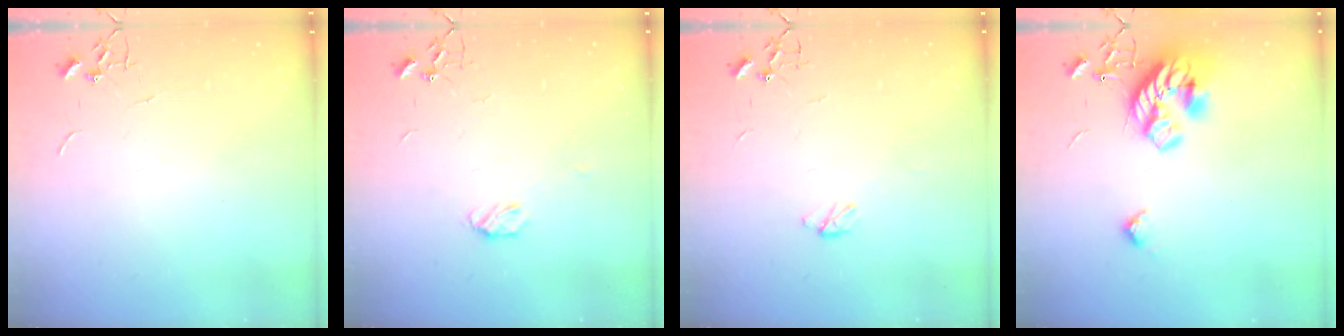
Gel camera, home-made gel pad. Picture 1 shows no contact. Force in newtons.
{"total": 4.7, "press": 4.6, "slide": 0.7}
{"total": 3.2, "press": 3.2, "slide": 0.3}
{"total": 17.4, "press": 17.4, "slide": 0.4}